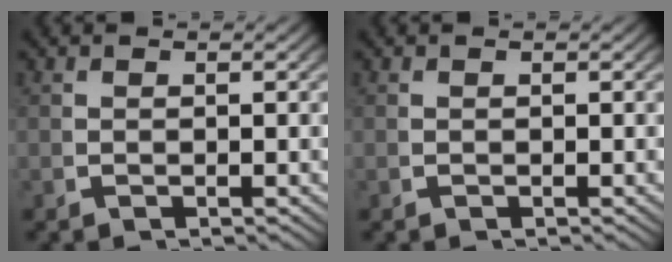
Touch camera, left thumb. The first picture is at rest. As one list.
[{"total": 0.0}]